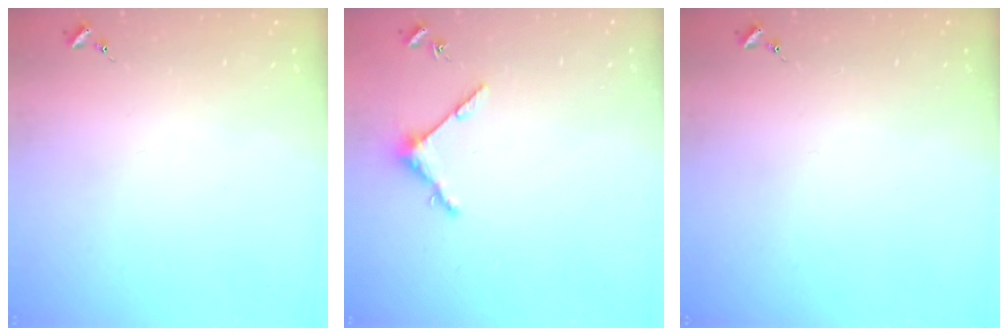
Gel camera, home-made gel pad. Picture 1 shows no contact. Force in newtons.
{"total": 4.8, "press": 4.8, "slide": 0.6}
{"total": 0.0}